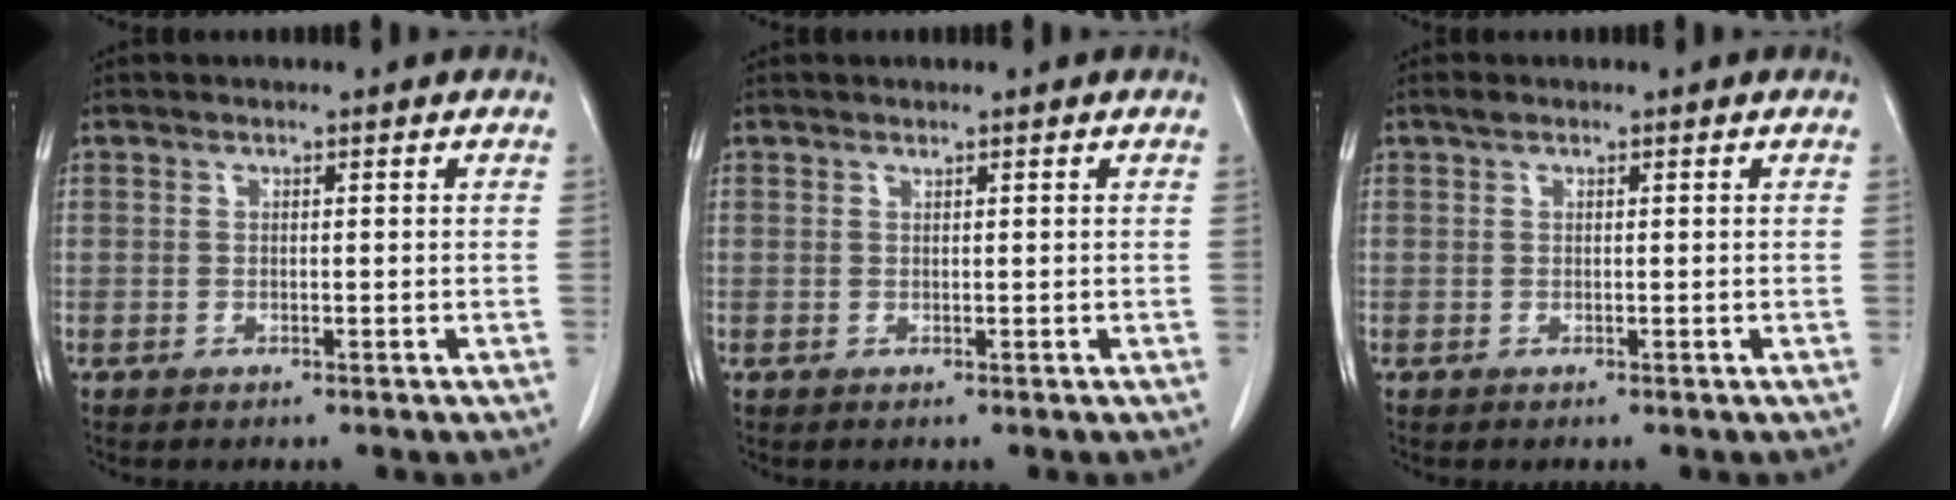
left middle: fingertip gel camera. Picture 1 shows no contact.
{"total": 0.0}
{"total": 0.7, "force": [0.5, 0.3, 0.3], "torque": [-0.010, 0.009, 0.010]}